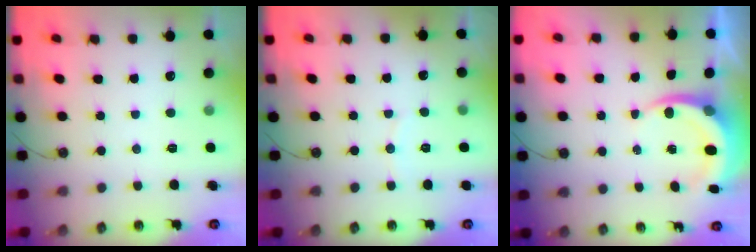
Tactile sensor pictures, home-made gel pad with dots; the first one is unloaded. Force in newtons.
{"total": 3.0, "press": 3.0, "slide": 0.2}
{"total": 6.2, "press": 6.1, "slide": 0.9}